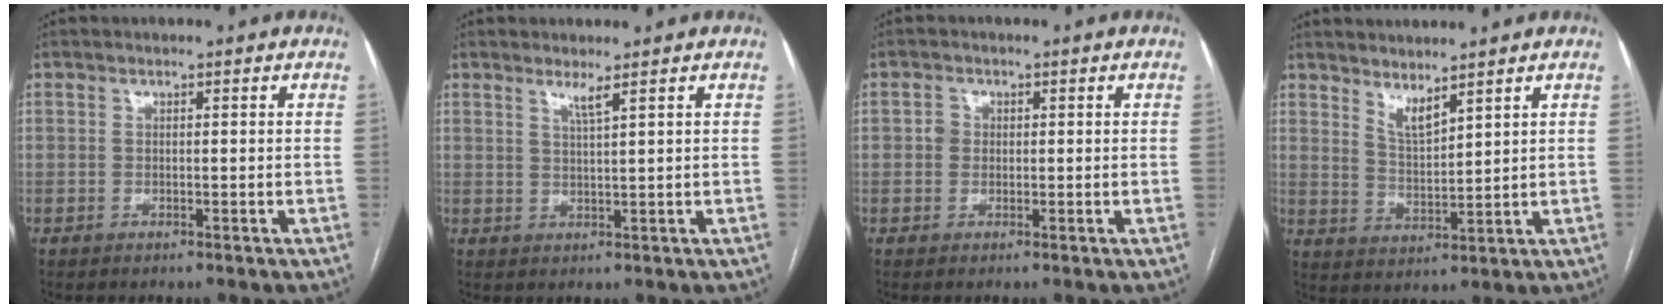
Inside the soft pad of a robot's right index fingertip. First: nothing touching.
{"total": 1.9, "force": [1.5, -0.5, 1.1], "torque": [-0.030, -0.011, 0.033]}
{"total": 1.6, "force": [0.3, 1.5, 0.5], "torque": [-0.011, 0.006, 0.007]}
{"total": 4.0, "force": [3.4, 0.5, 2.1], "torque": [-0.045, -0.017, 0.073]}